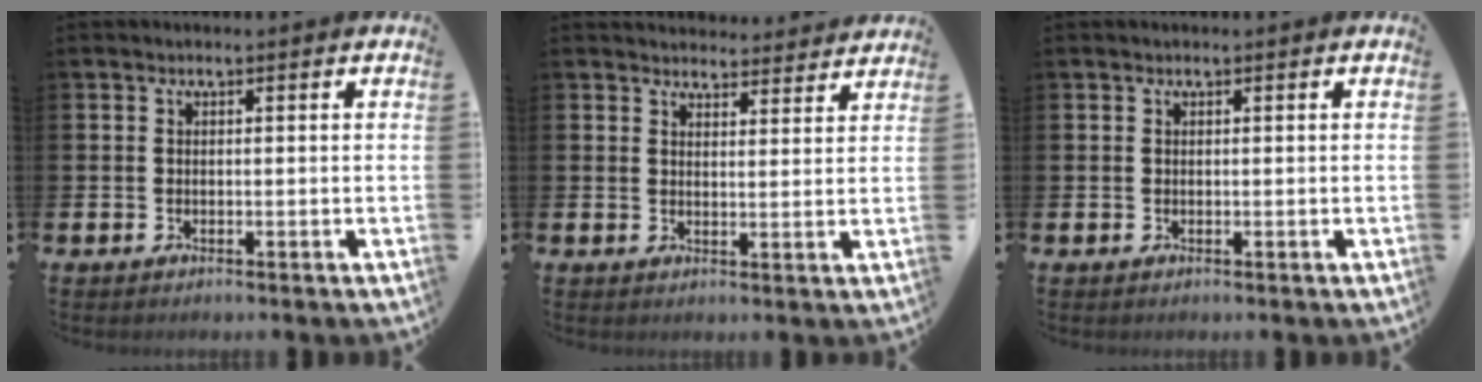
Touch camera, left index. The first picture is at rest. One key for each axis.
{"total": 3.9, "fx": 3.9, "fy": 0.8, "fz": -0.2, "tx": 0.004, "ty": -0.026, "tz": 0.070}
{"total": 0.0}